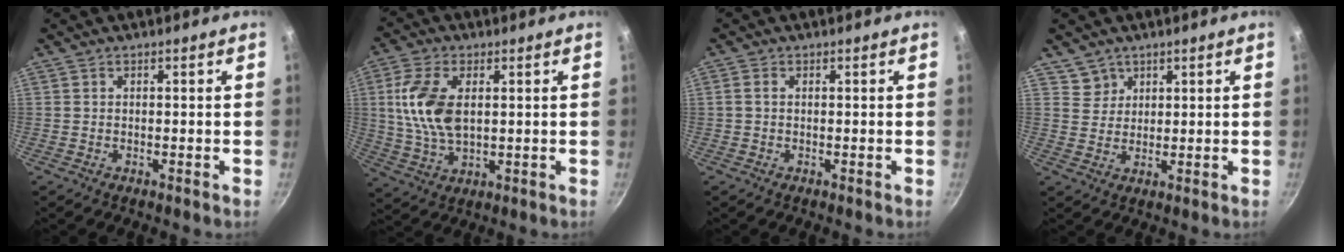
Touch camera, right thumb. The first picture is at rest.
{"total": 11.6, "force": [2.0, 6.5, 9.4], "torque": [-0.183, -0.005, 0.040]}
{"total": 1.2, "force": [0.1, 0.9, 0.8], "torque": [-0.018, 0.004, 0.000]}
{"total": 3.7, "force": [2.3, 2.8, 0.0], "torque": [0.023, 0.000, 0.043]}